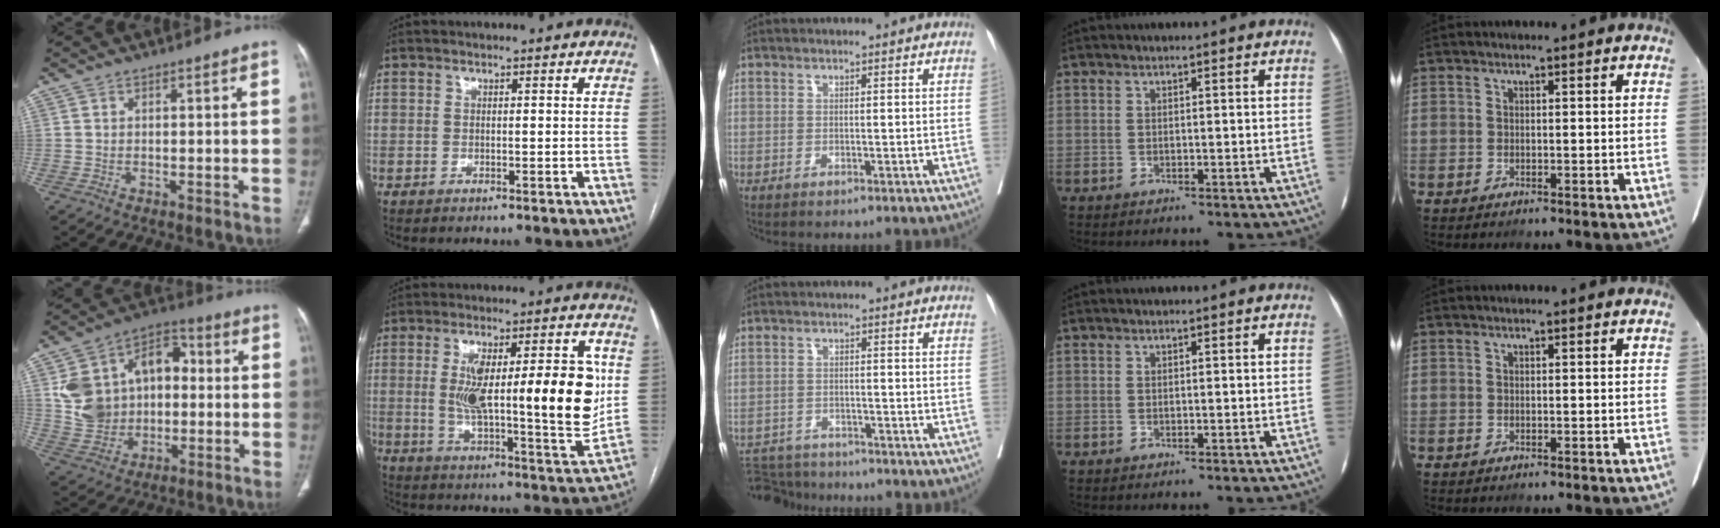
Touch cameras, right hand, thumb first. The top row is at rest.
{"thumb": {"total": 16.7, "force": [1.5, 13.1, 10.3], "torque": [-0.138, 0.038, 0.030]}, "index": {"total": 22.3, "force": [2.6, 4.7, 21.6], "torque": [-0.316, 0.002, 0.044]}, "middle": {"total": 6.8, "force": [-6.6, 1.4, 0.3], "torque": [-0.003, -0.003, -0.109]}}